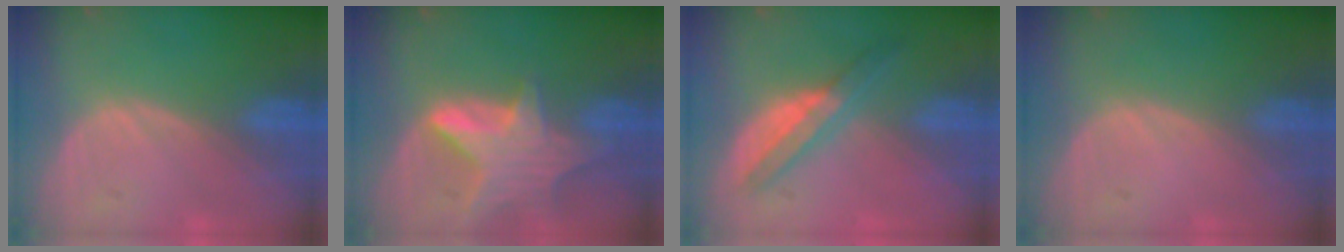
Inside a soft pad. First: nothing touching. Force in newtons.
{"total": 8.1, "press": 7.3, "slide": 3.6}
{"total": 5.6, "press": 5.2, "slide": 1.9}
{"total": 0.0}